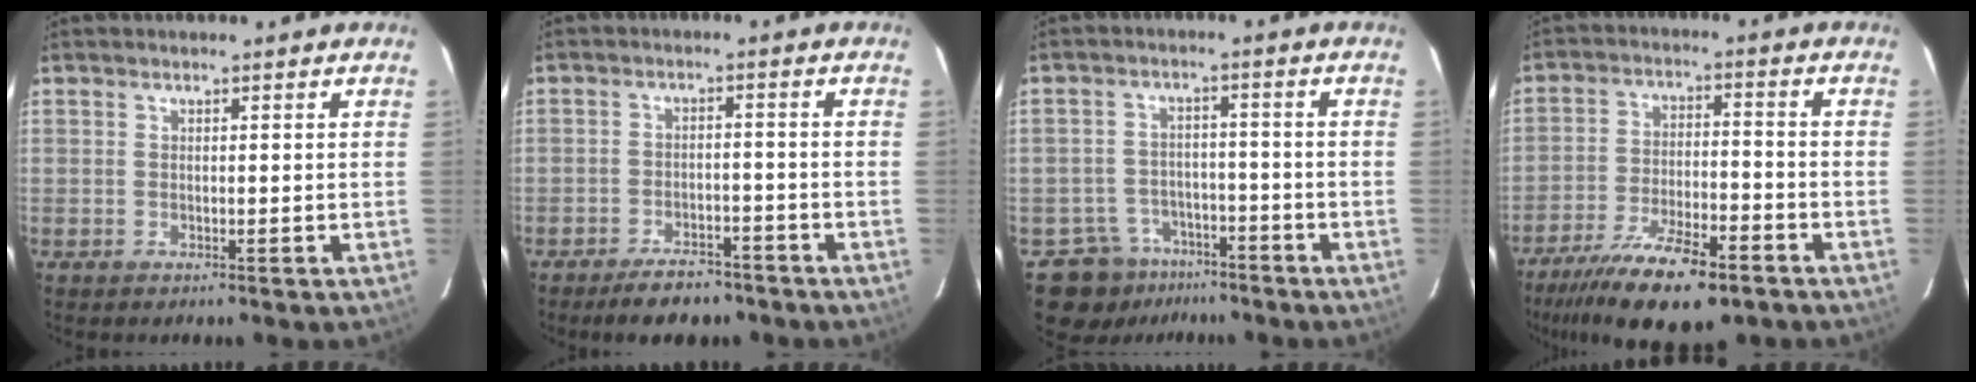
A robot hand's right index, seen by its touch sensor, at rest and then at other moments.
{"total": 6.2, "force": [-4.9, 2.5, 2.7], "torque": [-0.048, 0.000, -0.077]}
{"total": 8.5, "force": [-5.9, 6.2, 0.3], "torque": [-0.008, 0.027, -0.085]}
{"total": 13.8, "force": [-9.6, 3.2, 9.3], "torque": [-0.168, -0.024, -0.167]}